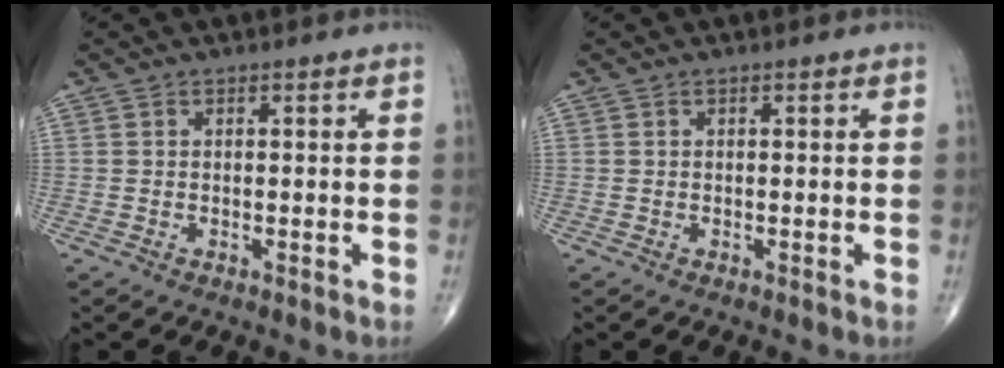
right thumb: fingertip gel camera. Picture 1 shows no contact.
{"total": 0.0}